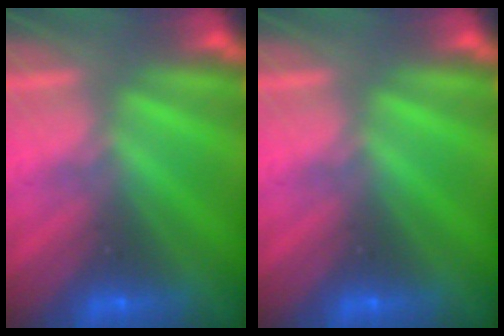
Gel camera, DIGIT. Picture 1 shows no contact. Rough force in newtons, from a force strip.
{"total": 0.0}